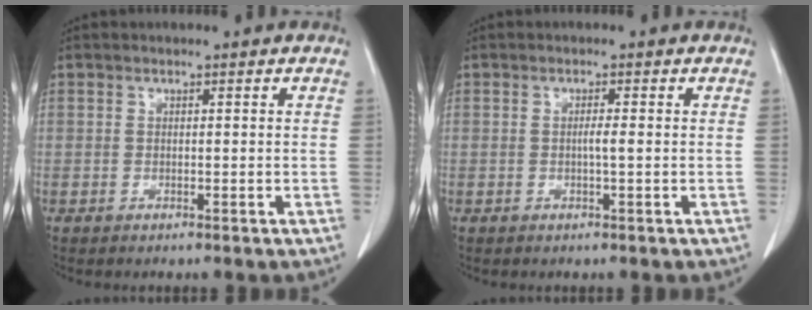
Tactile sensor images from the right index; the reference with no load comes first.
{"total": 1.3, "force": [-0.1, -0.2, 1.3], "torque": [-0.024, 0.000, -0.003]}